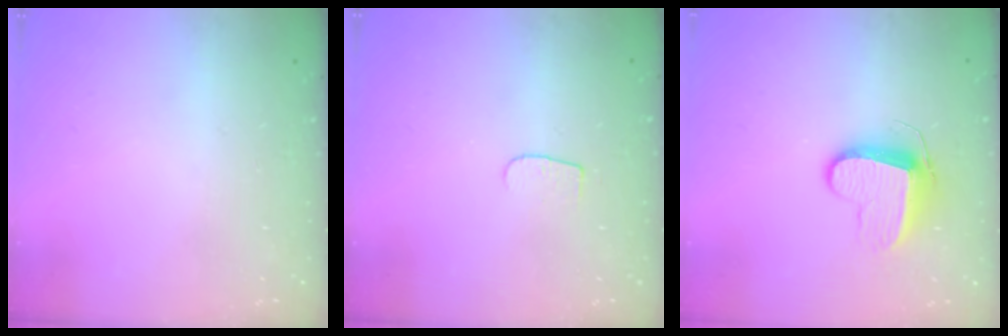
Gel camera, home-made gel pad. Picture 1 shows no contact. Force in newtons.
{"total": 4.2, "press": 4.2, "slide": 0.4}
{"total": 9.8, "press": 9.8, "slide": 0.4}